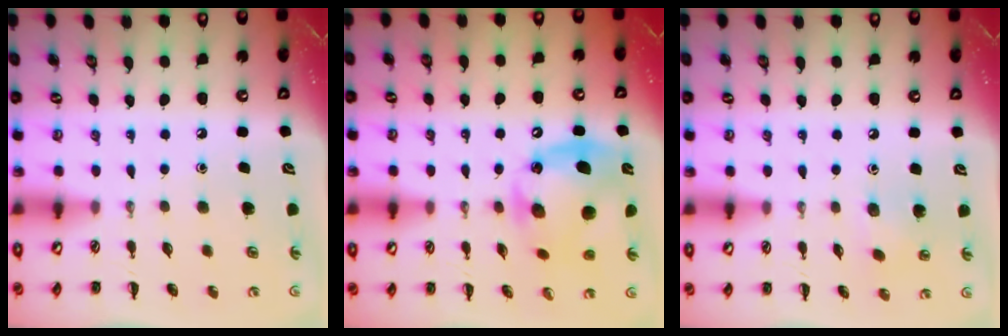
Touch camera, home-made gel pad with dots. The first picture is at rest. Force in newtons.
{"total": 15.9, "press": 15.8, "slide": 1.0}
{"total": 6.7, "press": 6.6, "slide": 1.4}